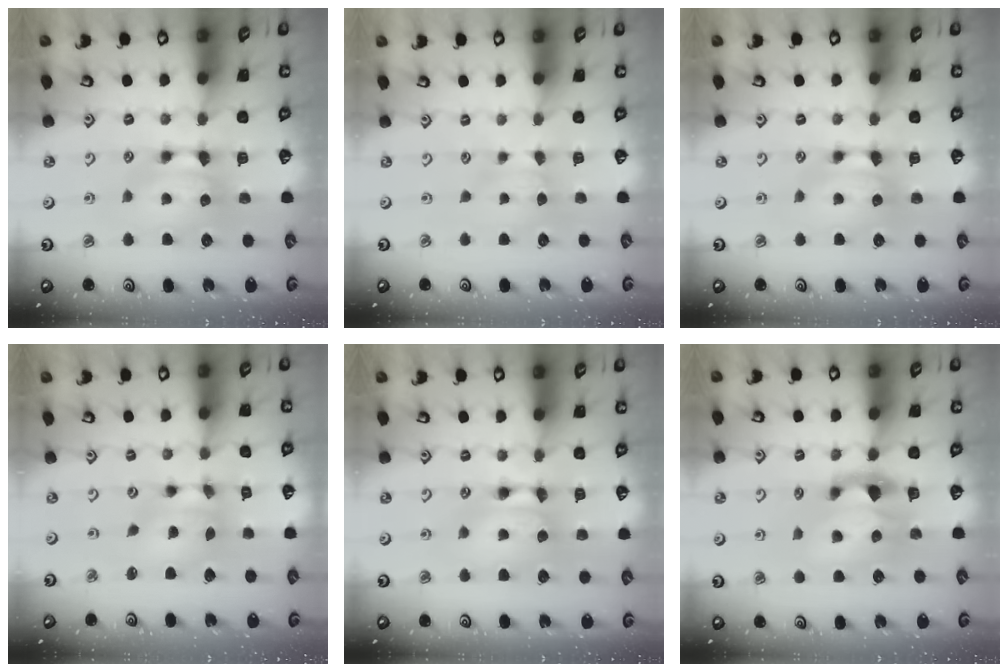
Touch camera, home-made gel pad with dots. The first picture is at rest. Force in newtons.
{"total": 2.5, "press": 2.5, "slide": 0.5}
{"total": 0.0}
{"total": 4.9, "press": 4.4, "slide": 2.1}
{"total": 1.6, "press": 1.6, "slide": 0.2}
{"total": 3.6, "press": 3.4, "slide": 1.0}